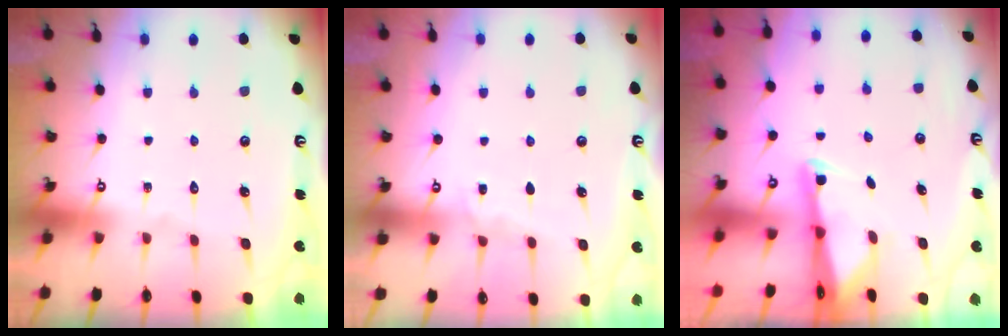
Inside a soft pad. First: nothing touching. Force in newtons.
{"total": 4.3, "press": 4.2, "slide": 0.5}
{"total": 1.8, "press": 1.7, "slide": 0.4}